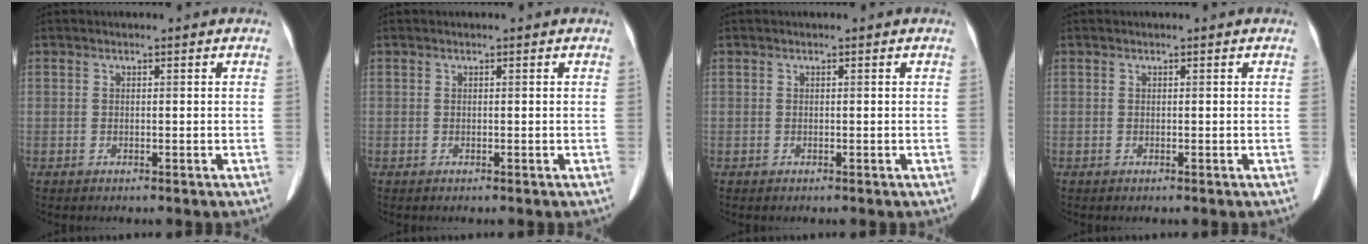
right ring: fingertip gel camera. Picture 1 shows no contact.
{"total": 0.0}
{"total": 0.0}
{"total": 0.0}